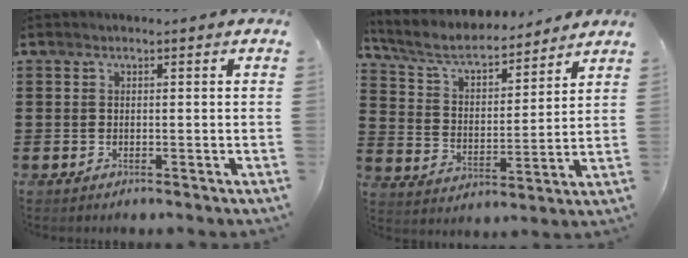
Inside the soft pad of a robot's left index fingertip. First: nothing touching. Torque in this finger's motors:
{"motor_torque": [2.14, 0.00, 0.49, 0.16]}